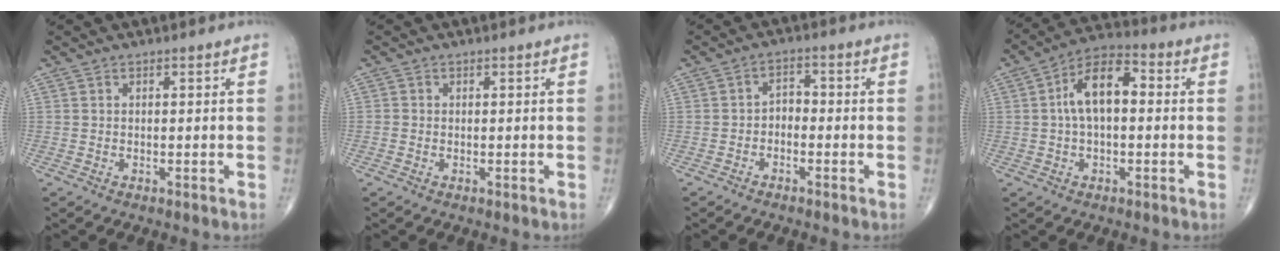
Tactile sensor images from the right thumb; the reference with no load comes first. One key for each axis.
{"total": 0.7, "fx": -0.3, "fy": 0.6, "fz": 0.1, "tx": 0.000, "ty": 0.003, "tz": -0.008}
{"total": 2.8, "fx": -1.4, "fy": 1.8, "fz": 1.6, "tx": -0.014, "ty": 0.024, "tz": -0.032}
{"total": 10.2, "fx": 0.8, "fy": 5.4, "fz": 8.6, "tx": -0.147, "ty": 0.032, "tz": 0.004}